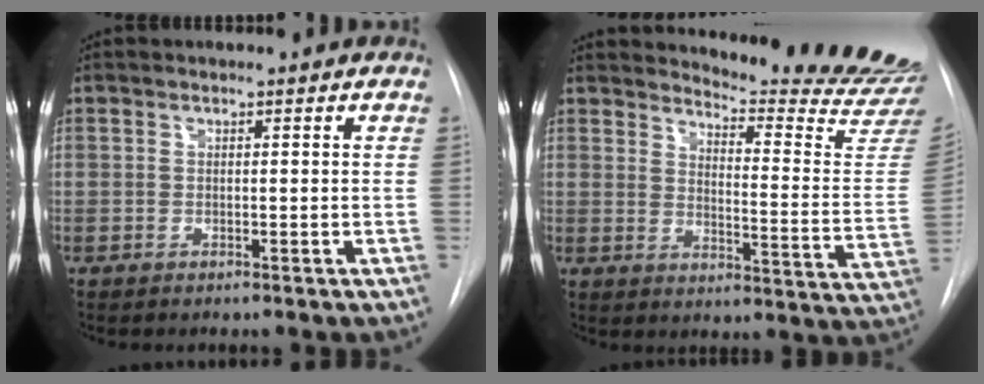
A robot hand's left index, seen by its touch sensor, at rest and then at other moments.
{"total": 18.9, "force": [18.6, -0.5, 3.5], "torque": [-0.048, -0.162, 0.208]}